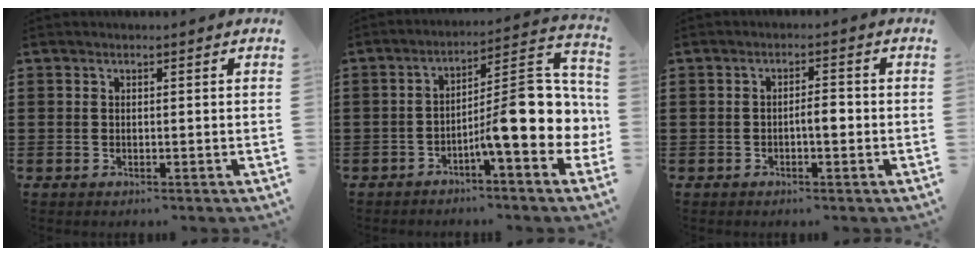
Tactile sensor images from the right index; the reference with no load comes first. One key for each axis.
{"total": 12.8, "fx": -2.1, "fy": 3.0, "fz": 12.3, "tx": -0.188, "ty": -0.031, "tz": -0.044}
{"total": 2.6, "fx": -0.7, "fy": 0.8, "fz": 2.4, "tx": -0.043, "ty": 0.004, "tz": -0.014}